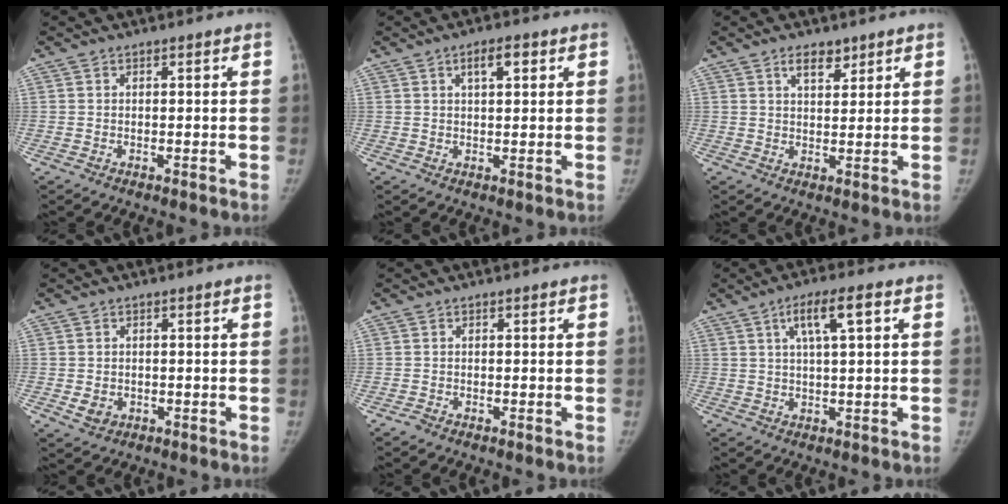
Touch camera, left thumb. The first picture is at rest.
{"total": 4.0, "force": [1.8, 1.6, 3.2], "torque": [-0.046, 0.001, 0.028]}
{"total": 4.0, "force": [2.7, 2.0, 2.2], "torque": [-0.015, -0.017, 0.044]}
{"total": 3.0, "force": [-0.8, 2.5, 1.5], "torque": [-0.018, 0.001, -0.005]}
{"total": 0.8, "force": [-0.7, 0.4, 0.2], "torque": [-0.009, -0.001, -0.018]}
{"total": 6.8, "force": [2.5, 1.3, 6.2], "torque": [-0.114, 0.005, 0.043]}